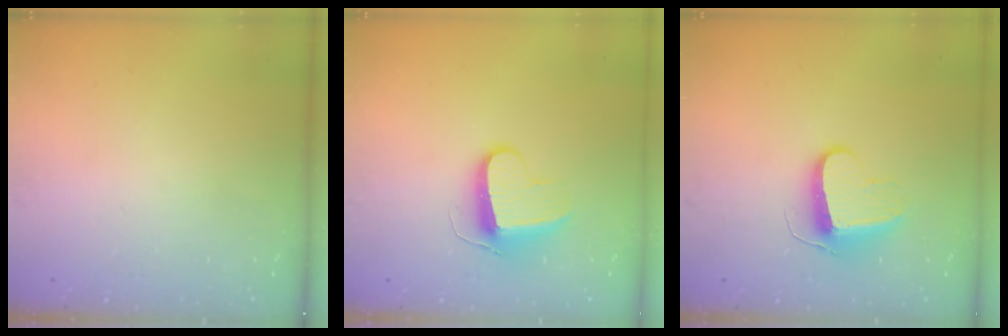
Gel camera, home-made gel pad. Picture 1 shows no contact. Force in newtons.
{"total": 9.4, "press": 9.4, "slide": 0.5}
{"total": 9.7, "press": 9.7, "slide": 0.4}